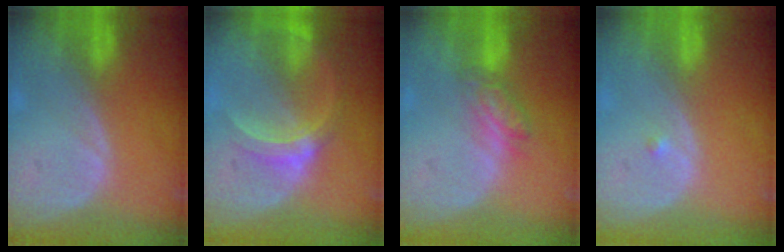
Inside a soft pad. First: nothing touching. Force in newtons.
{"total": 5.9, "press": 5.7, "slide": 1.6}
{"total": 4.2, "press": 4.2, "slide": 0.6}
{"total": 0.5, "press": 0.4, "slide": 0.3}